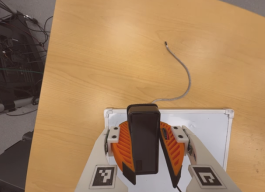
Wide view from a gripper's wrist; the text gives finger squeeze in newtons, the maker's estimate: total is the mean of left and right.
{"total": 9.7, "left": 9.5, "right": 9.9}